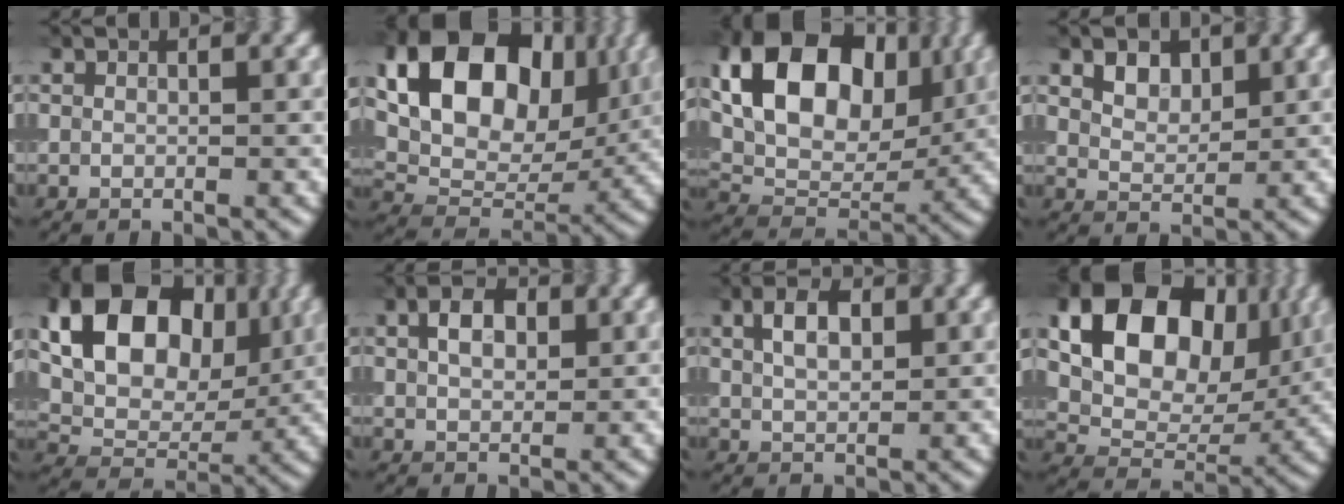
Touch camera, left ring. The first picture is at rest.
{"total": 14.6, "force": [4.9, 9.9, 9.5], "torque": [-0.164, 0.012, 0.090]}
{"total": 12.5, "force": [3.8, 8.4, 8.4], "torque": [-0.139, 0.006, 0.060]}
{"total": 2.5, "force": [1.4, 1.6, 1.3], "torque": [-0.023, -0.006, 0.025]}
{"total": 12.9, "force": [4.2, 8.8, 8.4], "torque": [-0.145, 0.010, 0.067]}
{"total": 3.2, "force": [1.0, 2.1, 2.3], "torque": [-0.044, 0.006, 0.016]}
{"total": 3.4, "force": [1.3, 1.9, 2.5], "torque": [-0.050, 0.007, 0.023]}
{"total": 14.8, "force": [5.2, 10.0, 9.5], "torque": [-0.159, 0.021, 0.091]}